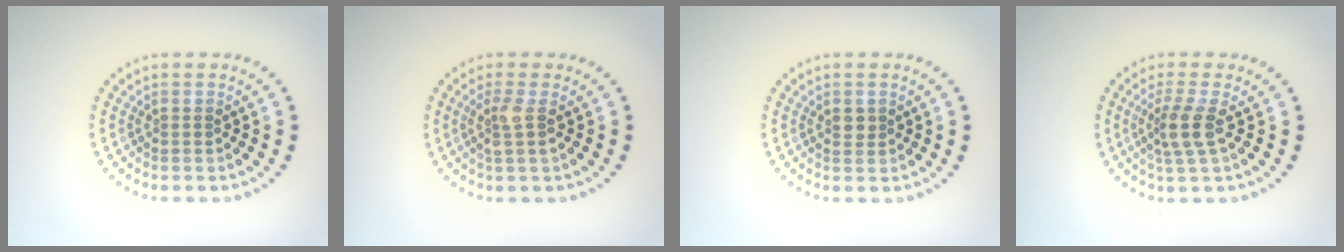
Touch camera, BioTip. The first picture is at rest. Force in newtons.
{"total": 1.7, "press": 1.4, "slide": 1.0}
{"total": 1.1, "press": 1.0, "slide": 0.4}
{"total": 2.7, "press": 2.1, "slide": 1.7}